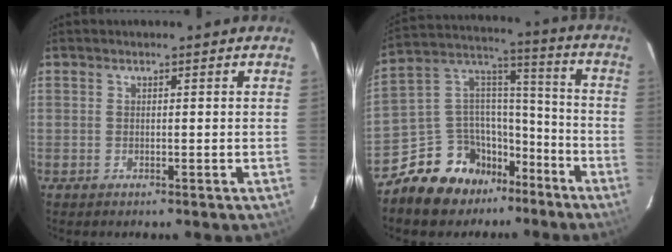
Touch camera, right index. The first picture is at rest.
{"total": 14.7, "force": [-10.7, 9.3, 4.0], "torque": [-0.094, 0.072, -0.171]}